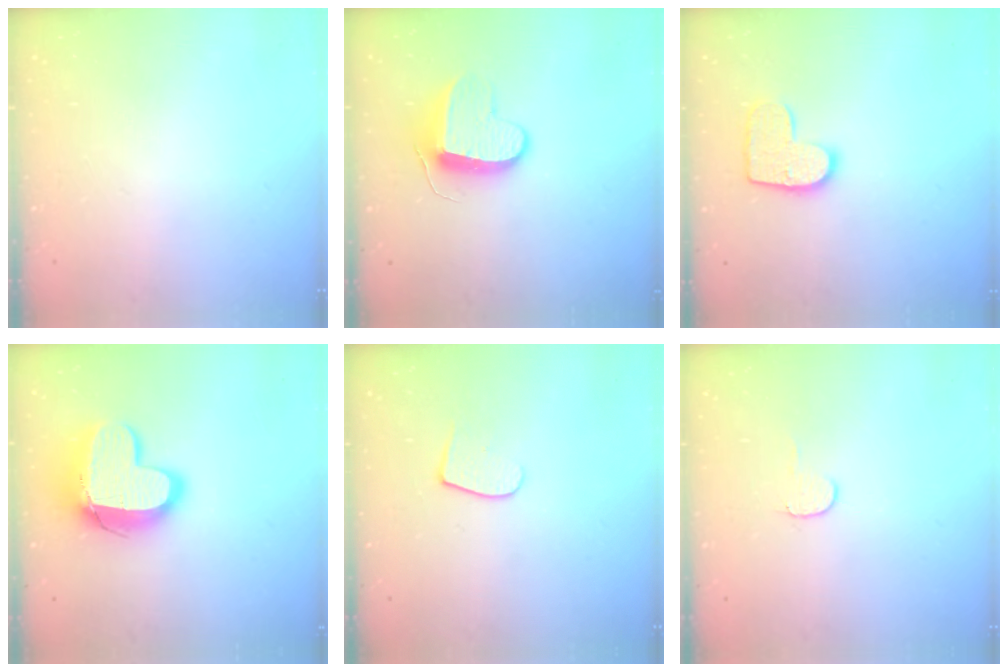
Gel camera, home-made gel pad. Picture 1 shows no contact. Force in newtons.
{"total": 10.2, "press": 10.2, "slide": 0.3}
{"total": 10.4, "press": 10.4, "slide": 0.5}
{"total": 15.0, "press": 14.9, "slide": 1.3}
{"total": 6.7, "press": 6.7, "slide": 0.6}
{"total": 4.4, "press": 4.4, "slide": 0.3}